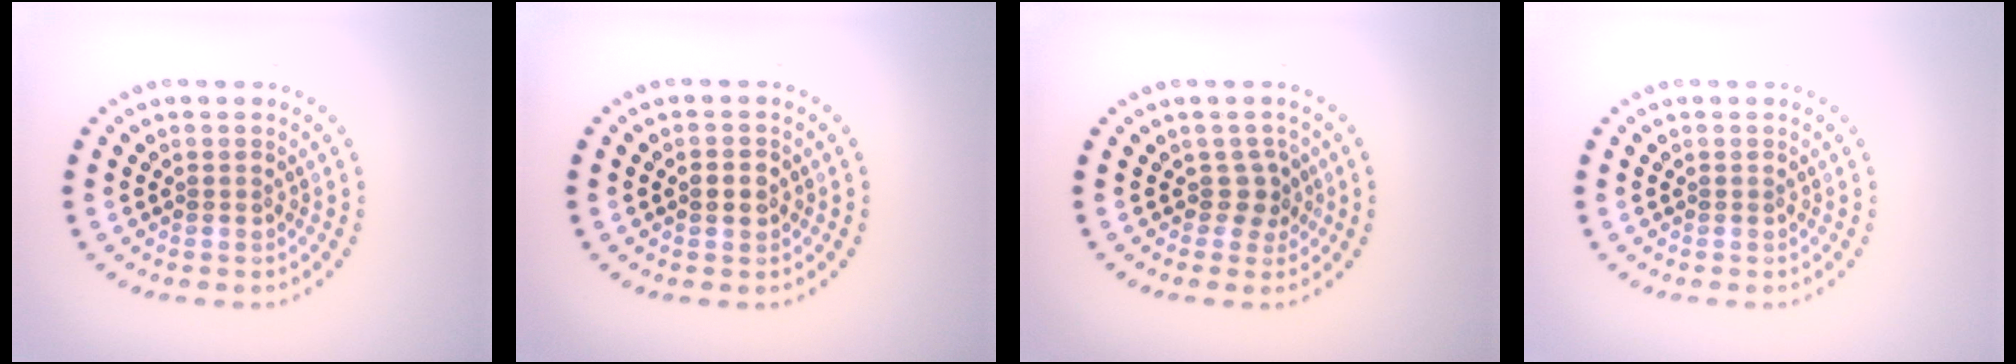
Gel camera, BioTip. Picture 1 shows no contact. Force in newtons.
{"total": 1.1, "press": 1.1, "slide": 0.1}
{"total": 1.7, "press": 1.2, "slide": 1.3}
{"total": 0.0}